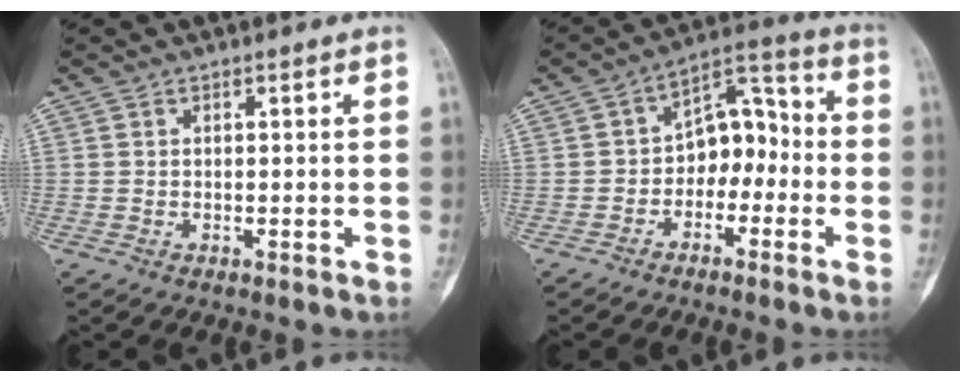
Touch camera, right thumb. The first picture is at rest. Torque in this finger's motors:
{"motor_torque": [-0.41, 0.01, 0.03, 0.04, 0.12]}